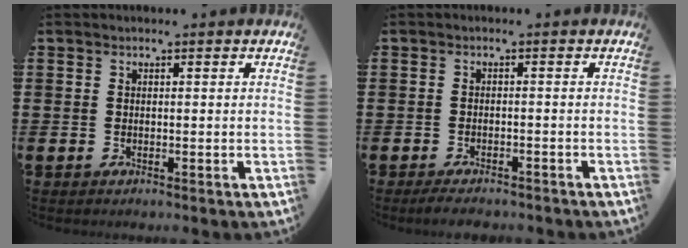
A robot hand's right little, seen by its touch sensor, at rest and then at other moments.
{"total": 1.7, "force": [-1.5, 0.2, 0.6], "torque": [-0.013, 0.002, -0.031]}